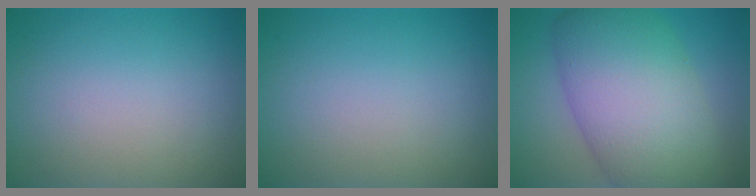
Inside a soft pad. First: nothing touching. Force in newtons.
{"total": 0.0}
{"total": 12.2, "press": 12.1, "slide": 0.8}